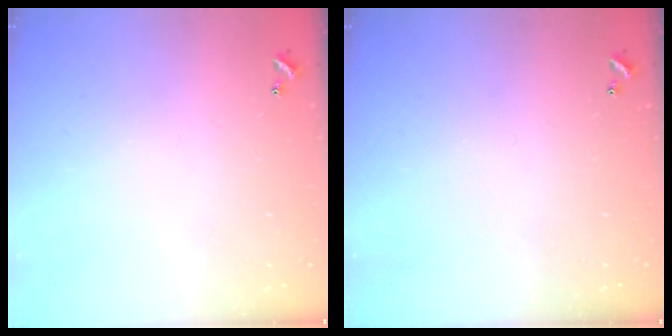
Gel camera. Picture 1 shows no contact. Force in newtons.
{"total": 0.0}